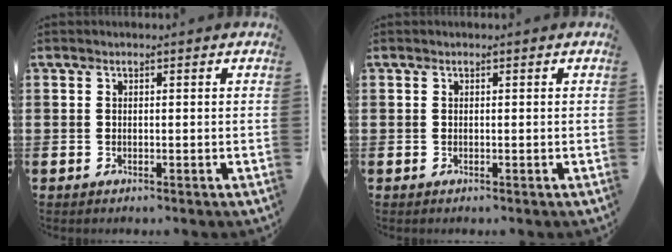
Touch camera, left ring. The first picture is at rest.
{"total": 0.0}